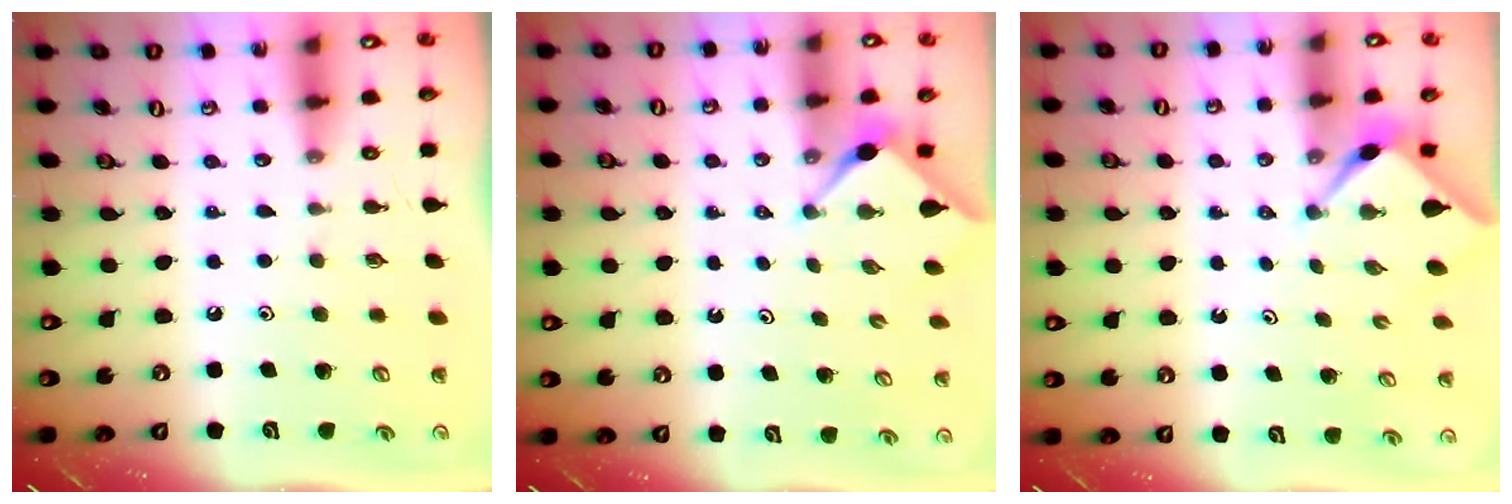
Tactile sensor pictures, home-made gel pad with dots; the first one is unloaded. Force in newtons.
{"total": 3.0, "press": 3.0, "slide": 0.3}
{"total": 2.3, "press": 2.3, "slide": 0.1}